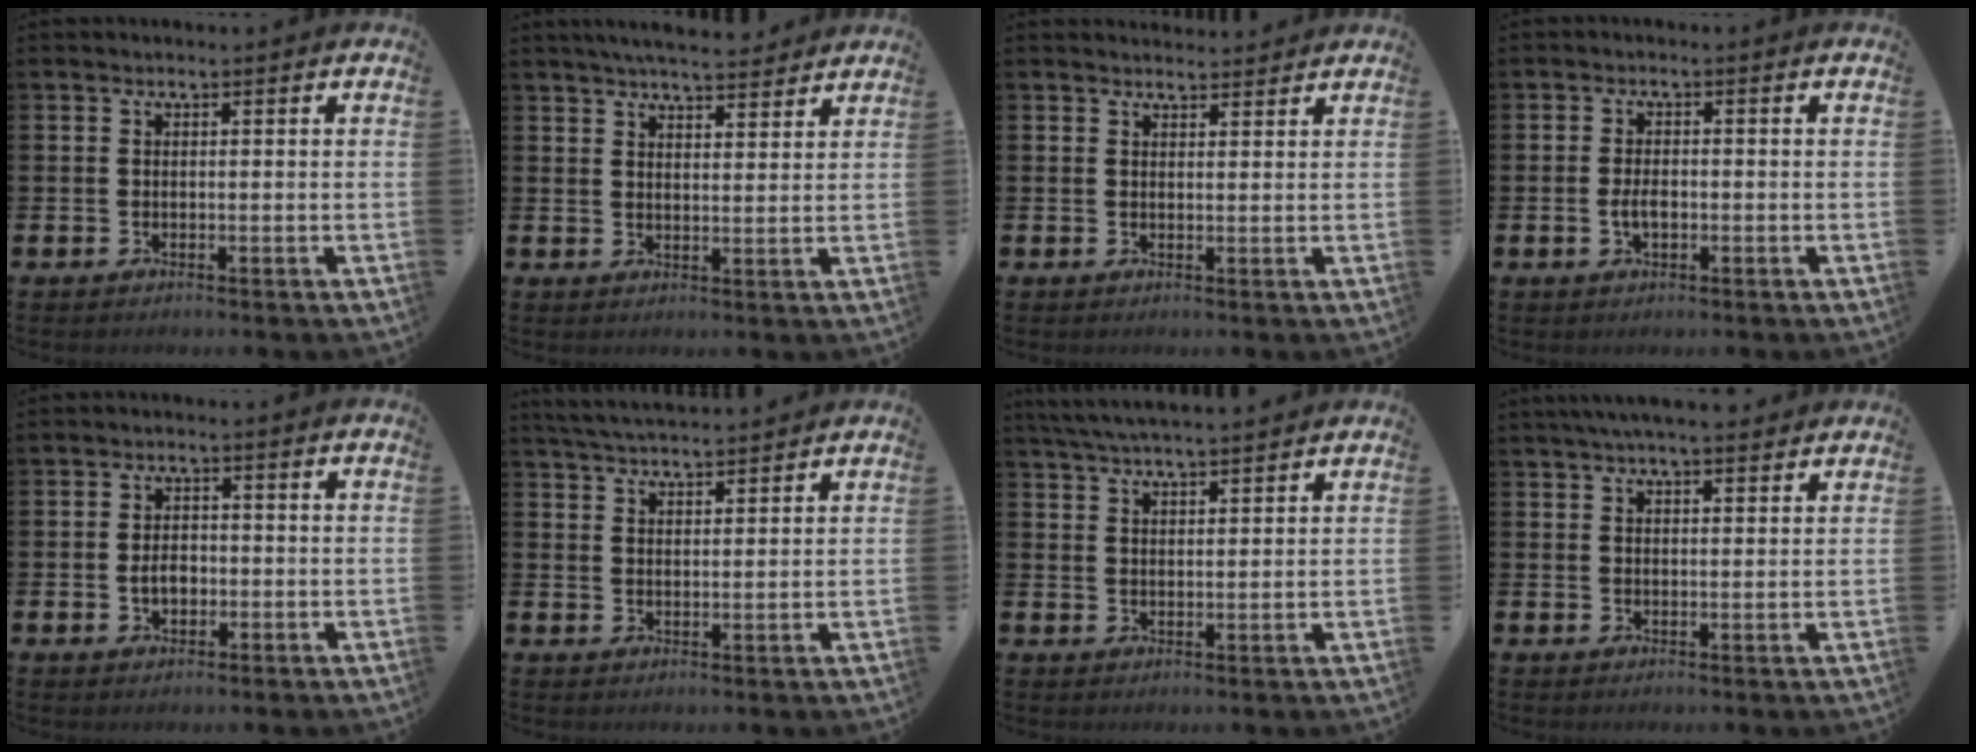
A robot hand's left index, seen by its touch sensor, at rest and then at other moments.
{"total": 5.4, "force": [5.2, 0.6, 1.2], "torque": [-0.023, -0.023, 0.093]}
{"total": 2.1, "force": [2.0, 0.4, -0.1], "torque": [0.006, -0.011, 0.036]}
{"total": 2.5, "force": [-0.4, 1.3, 2.1], "torque": [-0.036, 0.001, -0.008]}
{"total": 2.8, "force": [-0.6, 2.0, 2.0], "torque": [-0.018, -0.004, -0.017]}
{"total": 4.5, "force": [4.4, 0.2, 0.6], "torque": [-0.021, -0.020, 0.081]}
{"total": 4.8, "force": [4.6, 0.2, 1.2], "torque": [-0.042, -0.013, 0.086]}
{"total": 4.5, "force": [4.2, 0.5, 1.6], "torque": [-0.040, -0.008, 0.076]}